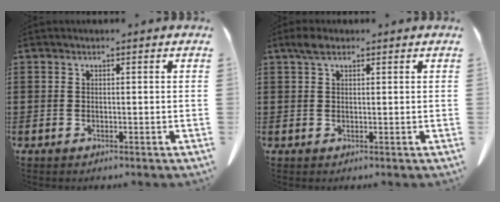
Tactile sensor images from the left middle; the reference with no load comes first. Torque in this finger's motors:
{"motor_torque": [0.93, 0.52, 0.32, 0.08]}